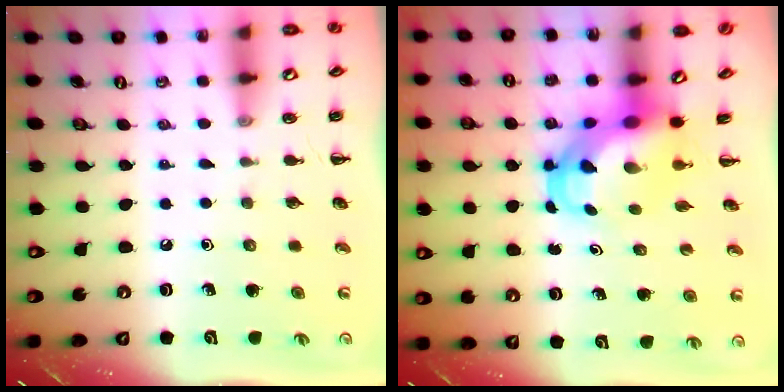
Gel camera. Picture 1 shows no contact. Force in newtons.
{"total": 6.3, "press": 6.2, "slide": 1.0}